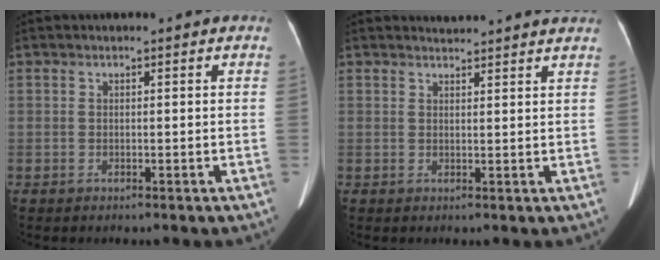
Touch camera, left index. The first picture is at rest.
{"total": 5.0, "force": [5.0, -0.3, 0.6], "torque": [-0.009, 0.009, 0.051]}